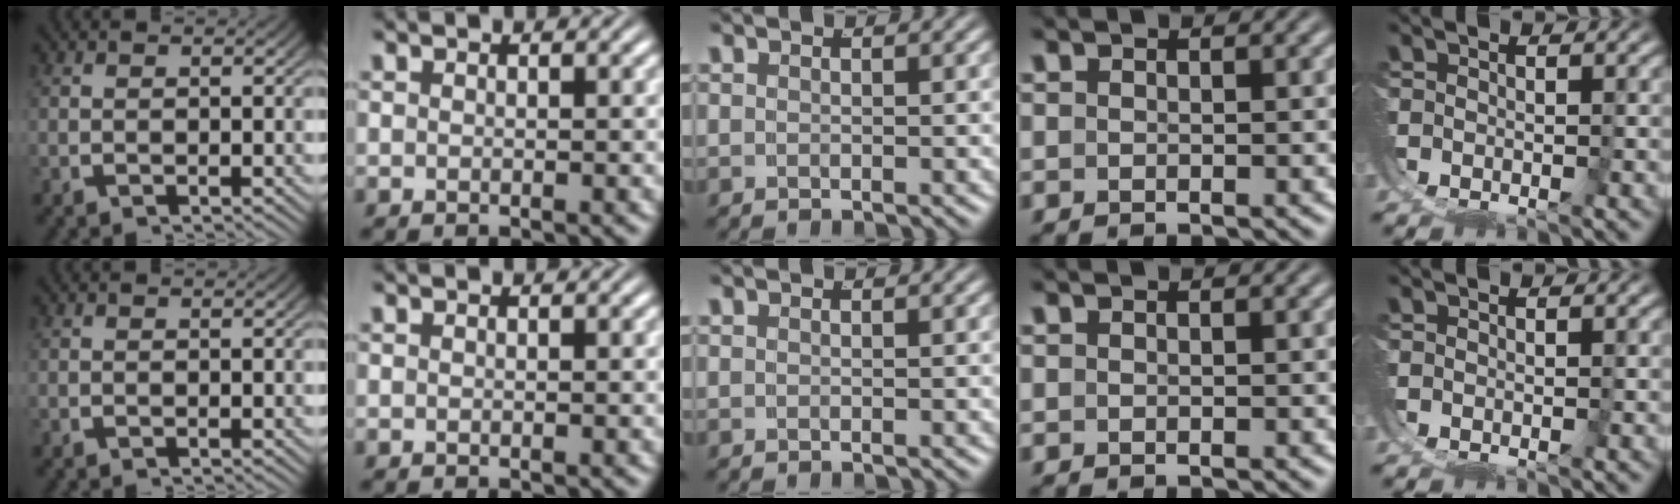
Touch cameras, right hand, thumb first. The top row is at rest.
{}